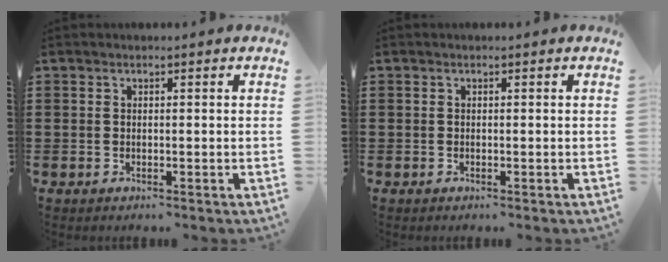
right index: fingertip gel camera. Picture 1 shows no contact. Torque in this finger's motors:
{"motor_torque": [0.22, 1.91, 0.01, 0.01]}